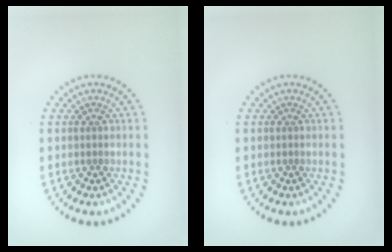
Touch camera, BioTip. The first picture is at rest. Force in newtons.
{"total": 0.0}